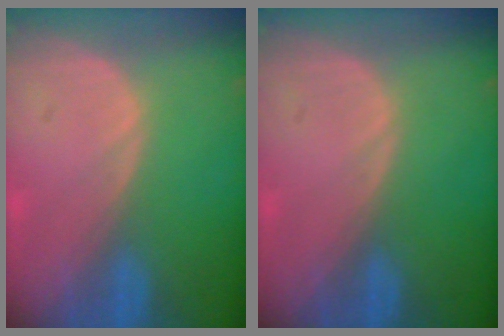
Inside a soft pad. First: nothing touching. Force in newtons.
{"total": 0.0}